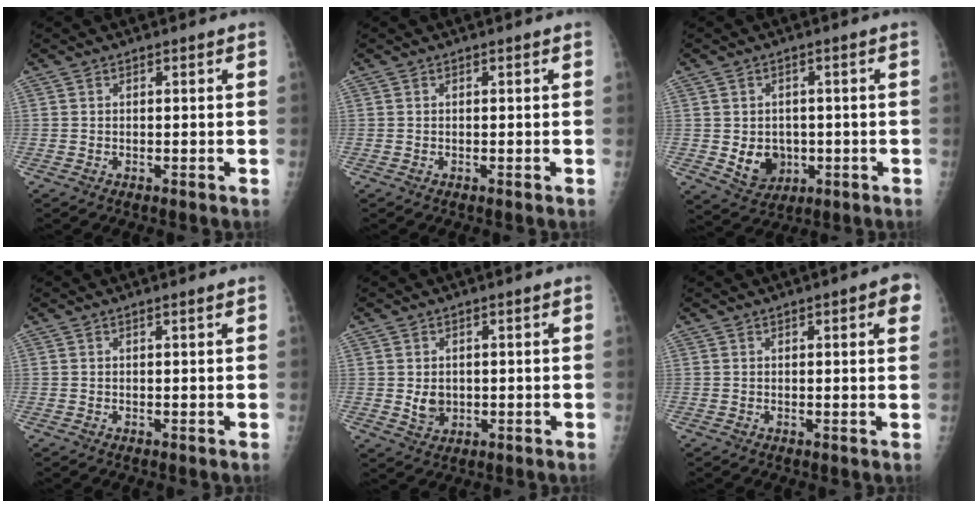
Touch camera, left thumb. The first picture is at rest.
{"total": 0.0}
{"total": 6.7, "force": [-1.0, 5.6, 3.6], "torque": [-0.028, 0.000, 0.000]}
{"total": 0.7, "force": [0.5, 0.0, 0.5], "torque": [-0.009, 0.000, 0.009]}
{"total": 3.6, "force": [0.1, 3.0, 2.1], "torque": [-0.021, -0.005, 0.012]}
{"total": 4.6, "force": [2.0, 1.3, 3.9], "torque": [-0.036, -0.002, 0.018]}